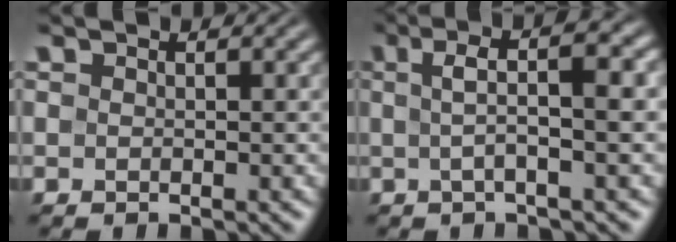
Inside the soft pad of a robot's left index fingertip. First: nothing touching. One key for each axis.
{"total": 5.2, "fx": 0.8, "fy": 1.2, "fz": 5.0, "tx": -0.075, "ty": 0.022, "tz": 0.006}